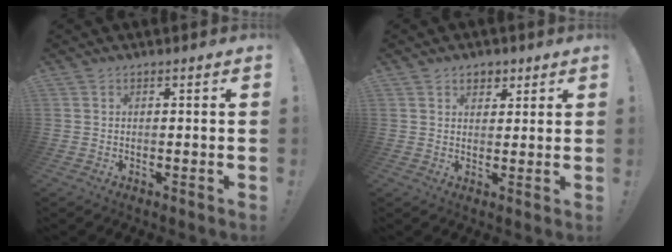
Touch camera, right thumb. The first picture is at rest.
{"total": 4.0, "force": [2.2, 3.1, 1.2], "torque": [-0.003, -0.008, 0.037]}